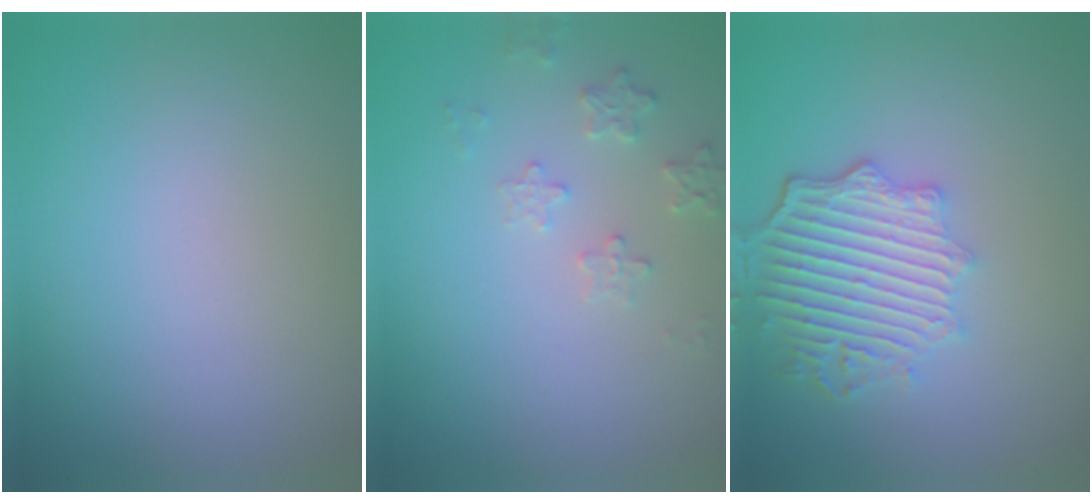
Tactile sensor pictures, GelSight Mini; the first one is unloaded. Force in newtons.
{"total": 1.9, "press": 1.8, "slide": 0.2}
{"total": 5.7, "press": 4.5, "slide": 3.5}